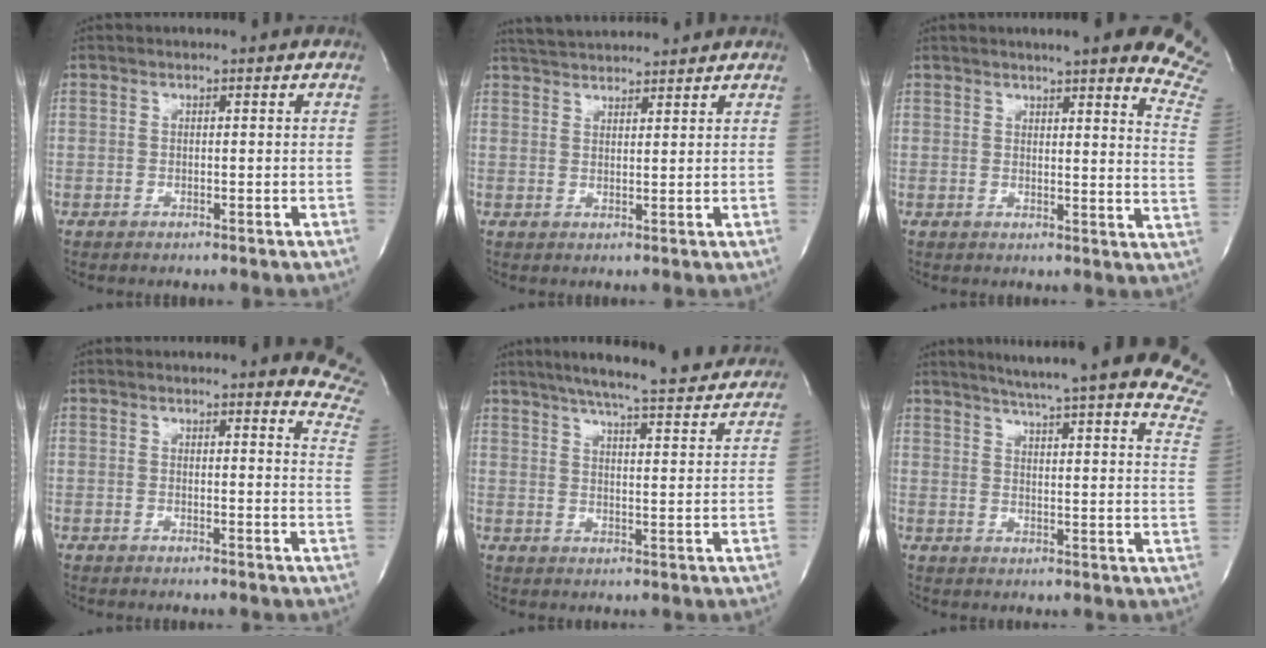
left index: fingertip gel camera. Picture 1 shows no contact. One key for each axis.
{"total": 7.6, "fx": 7.3, "fy": 0.8, "fz": 2.1, "tx": -0.043, "ty": 0.028, "tz": 0.115}
{"total": 17.7, "fx": 15.7, "fy": 0.7, "fz": 8.0, "tx": -0.088, "ty": -0.081, "tz": 0.155}
{"total": 7.8, "fx": 7.6, "fy": 0.5, "fz": 1.6, "tx": 0.003, "ty": -0.067, "tz": 0.045}
{"total": 21.8, "fx": 19.4, "fy": 2.3, "fz": 9.6, "tx": -0.150, "ty": -0.022, "tz": 0.241}
{"total": 27.5, "fx": 24.7, "fy": -1.1, "fz": 12.0, "tx": -0.172, "ty": -0.109, "tz": 0.289}